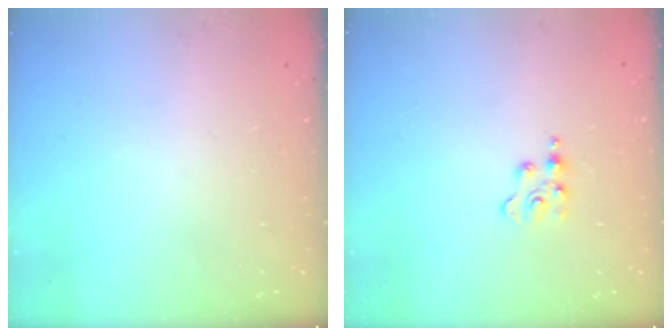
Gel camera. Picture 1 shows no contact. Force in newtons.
{"total": 2.8, "press": 2.8, "slide": 0.4}